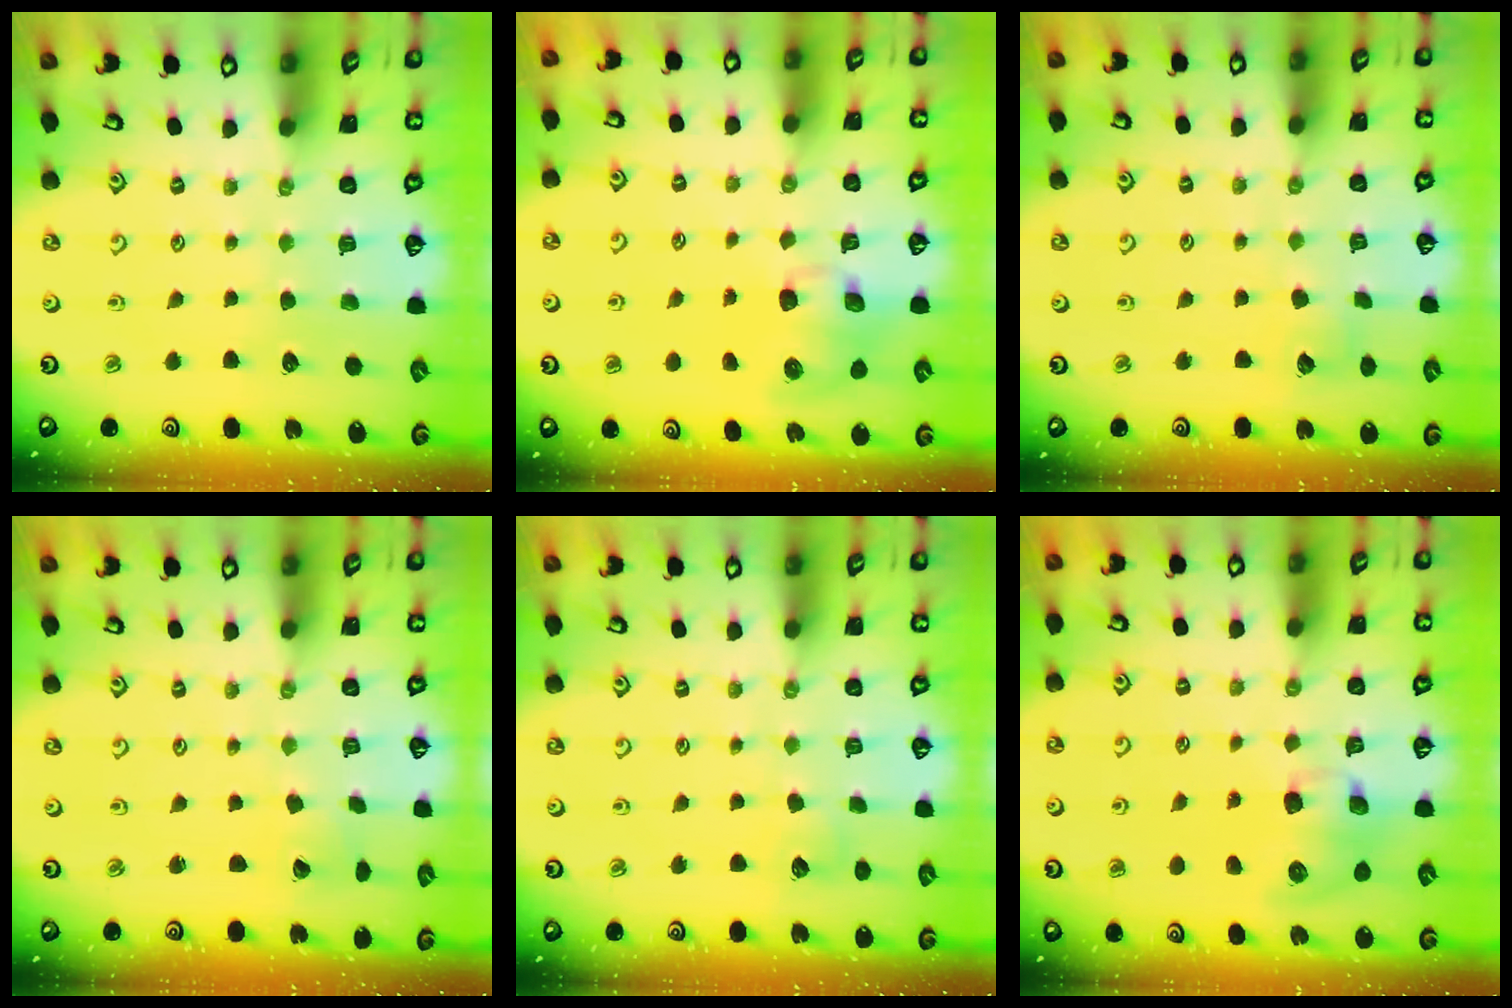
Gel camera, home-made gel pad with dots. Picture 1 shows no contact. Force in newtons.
{"total": 8.7, "press": 8.6, "slide": 1.2}
{"total": 5.2, "press": 5.2, "slide": 0.3}
{"total": 2.6, "press": 2.6, "slide": 0.1}
{"total": 4.7, "press": 4.7, "slide": 0.6}
{"total": 9.6, "press": 9.5, "slide": 1.4}